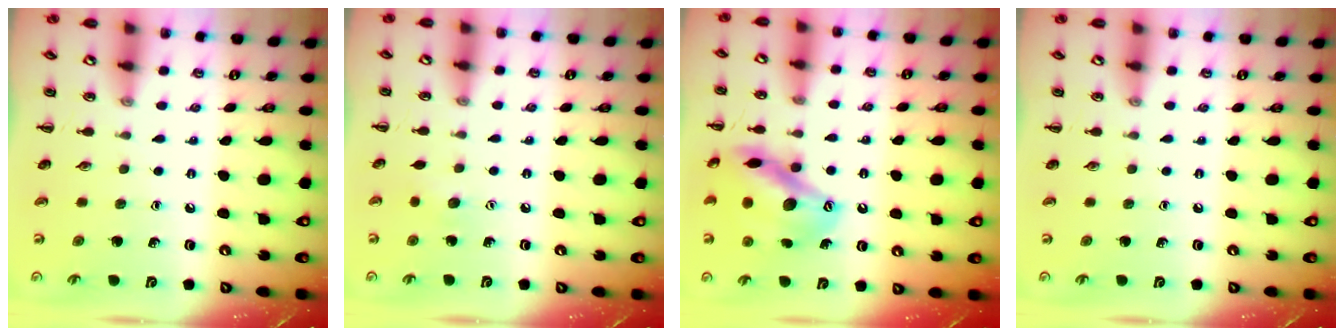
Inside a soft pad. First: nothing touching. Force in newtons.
{"total": 3.8, "press": 3.6, "slide": 0.9}
{"total": 16.1, "press": 16.1, "slide": 1.3}
{"total": 0.0}